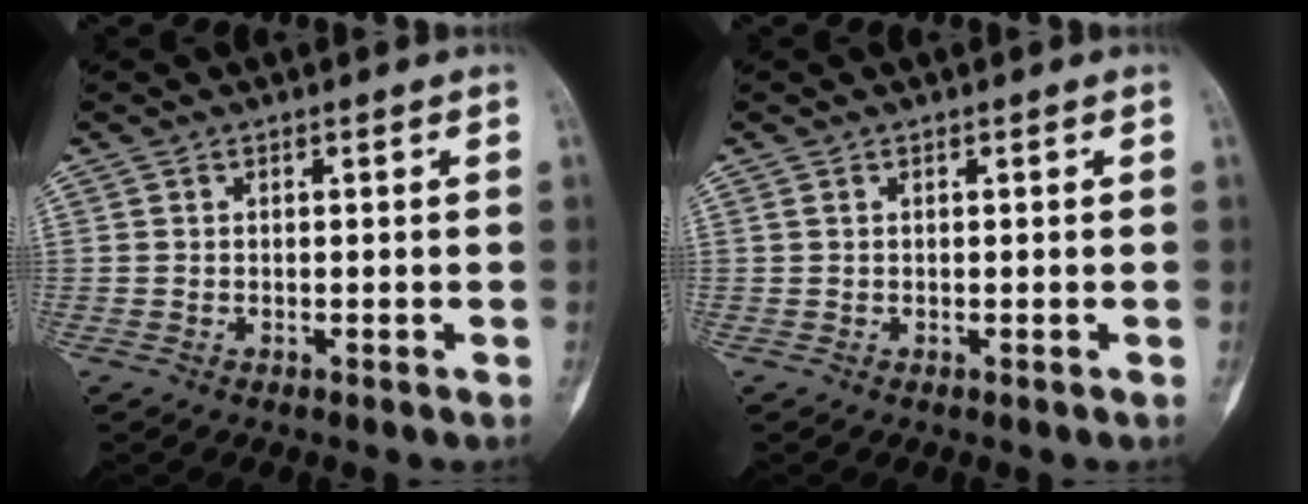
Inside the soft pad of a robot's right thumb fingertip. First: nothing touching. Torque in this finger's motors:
{"motor_torque": [0.02, -0.02, 0.08, 0.03, 0.00]}